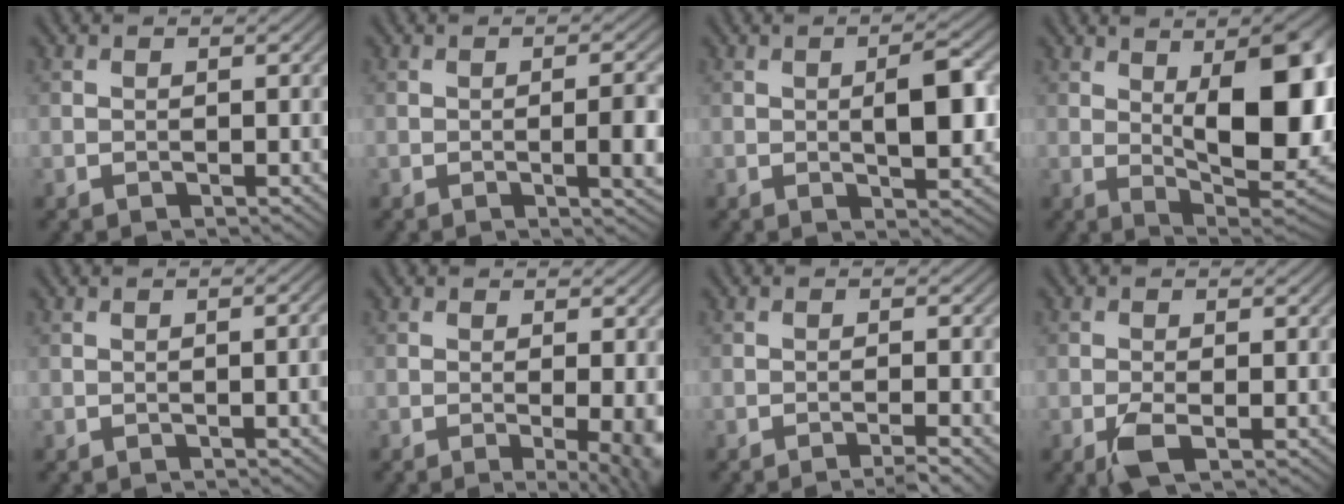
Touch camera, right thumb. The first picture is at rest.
{"total": 3.9, "force": [-0.6, 0.6, 3.7], "torque": [-0.059, 0.002, -0.009]}
{"total": 5.2, "force": [0.2, 1.6, 5.0], "torque": [-0.081, 0.003, 0.001]}
{"total": 16.6, "force": [2.7, 6.6, 15.0], "torque": [-0.195, 0.014, 0.038]}
{"total": 2.7, "force": [-0.2, 0.5, 2.7], "torque": [-0.035, 0.005, -0.005]}
{"total": 5.2, "force": [-0.8, 1.2, 5.0], "torque": [-0.068, -0.009, -0.008]}
{"total": 2.5, "force": [-1.6, 0.2, 2.0], "torque": [-0.027, 0.005, -0.033]}
{"total": 3.0, "force": [-1.2, 1.0, 2.5], "torque": [-0.056, -0.003, -0.024]}